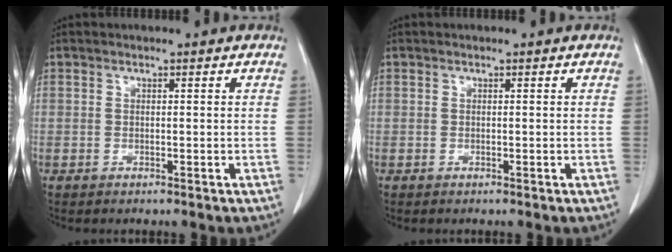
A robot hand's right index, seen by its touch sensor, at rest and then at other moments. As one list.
[{"total": 0.0}]